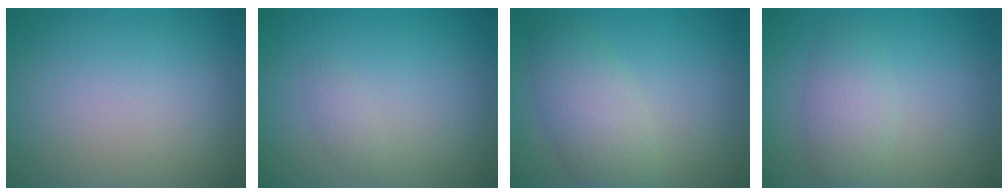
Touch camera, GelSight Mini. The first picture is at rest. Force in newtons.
{"total": 0.9, "press": 0.9, "slide": 0.0}
{"total": 4.1, "press": 4.1, "slide": 0.2}
{"total": 3.0, "press": 3.0, "slide": 0.1}